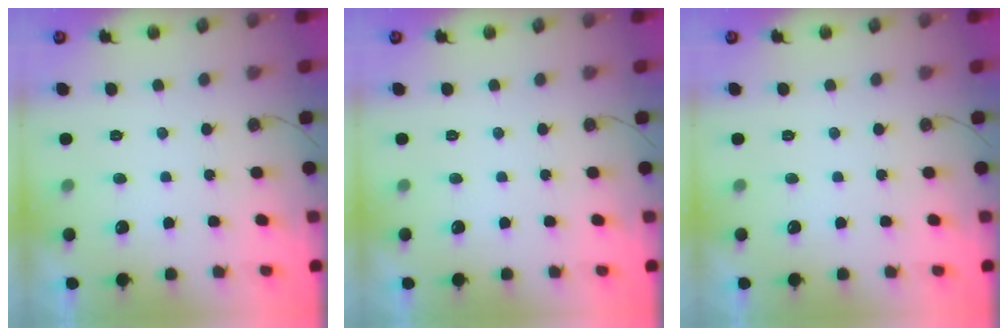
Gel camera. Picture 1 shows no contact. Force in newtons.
{"total": 0.0}
{"total": 0.0}